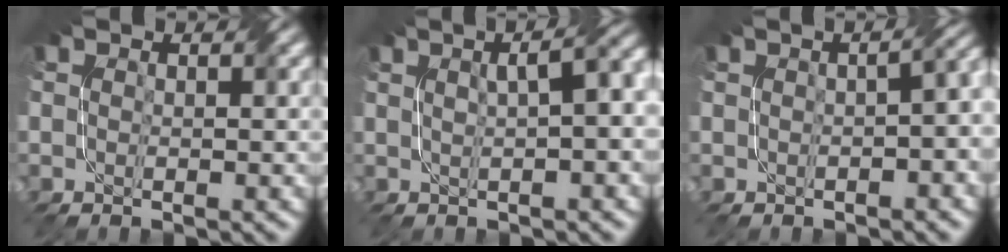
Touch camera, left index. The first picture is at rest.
{"total": 5.8, "force": [1.4, 1.9, 5.2], "torque": [-0.036, 0.030, 0.019]}
{"total": 6.6, "force": [0.2, 3.3, 5.7], "torque": [-0.026, 0.018, -0.002]}